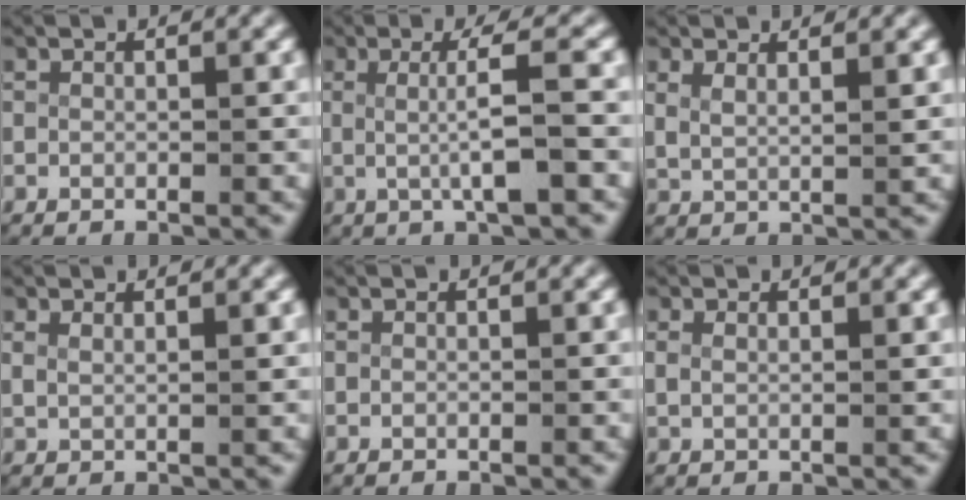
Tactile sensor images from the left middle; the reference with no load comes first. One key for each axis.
{"total": 3.9, "fx": 0.0, "fy": 0.1, "fz": 3.9, "tx": -0.064, "ty": 0.001, "tz": 0.000}
{"total": 2.0, "fx": 1.5, "fy": 0.6, "fz": 1.2, "tx": -0.030, "ty": -0.008, "tz": 0.035}
{"total": 1.2, "fx": 1.0, "fy": 0.0, "fz": 0.6, "tx": -0.014, "ty": -0.007, "tz": 0.027}
{"total": 0.0}
{"total": 1.0, "fx": 0.6, "fy": 0.2, "fz": 0.8, "tx": -0.020, "ty": -0.007, "tz": 0.018}